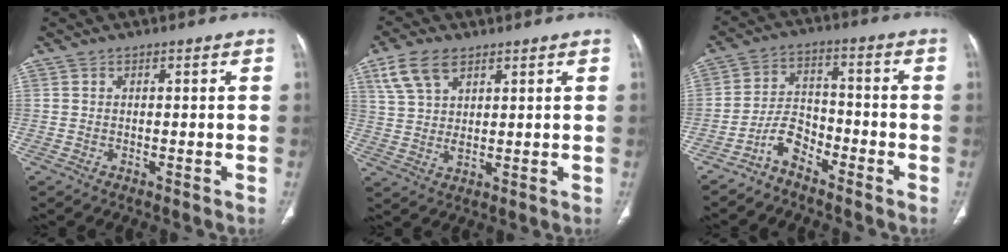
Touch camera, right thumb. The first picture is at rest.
{"total": 8.2, "force": [4.6, 4.4, 5.2], "torque": [-0.101, -0.009, 0.095]}
{"total": 6.0, "force": [-4.6, 2.8, 2.6], "torque": [-0.045, 0.046, -0.097]}